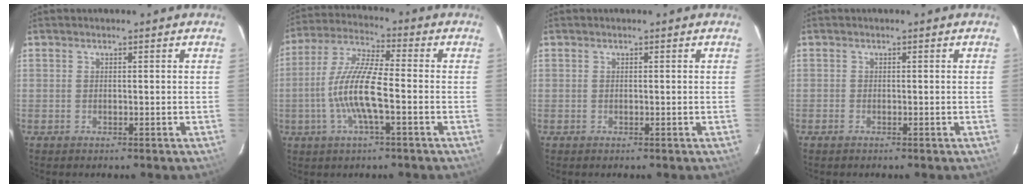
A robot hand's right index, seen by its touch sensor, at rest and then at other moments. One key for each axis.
{"total": 11.9, "fx": -2.7, "fy": 2.2, "fz": 11.4, "tx": -0.236, "ty": 0.002, "tz": -0.054}
{"total": 0.0}
{"total": 0.7, "fx": -0.5, "fy": 0.4, "fz": 0.1, "tx": -0.003, "ty": 0.000, "tz": -0.012}